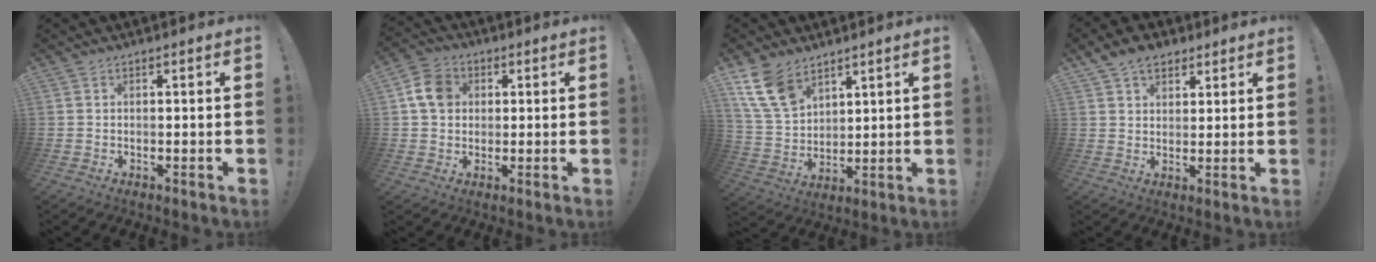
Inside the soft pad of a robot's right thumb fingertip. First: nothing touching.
{"total": 8.4, "force": [2.1, 6.9, 4.3], "torque": [-0.069, 0.014, 0.044]}
{"total": 13.3, "force": [8.5, 8.0, 6.3], "torque": [-0.141, -0.038, 0.170]}
{"total": 7.4, "force": [5.0, 4.7, 2.8], "torque": [-0.039, -0.017, 0.093]}